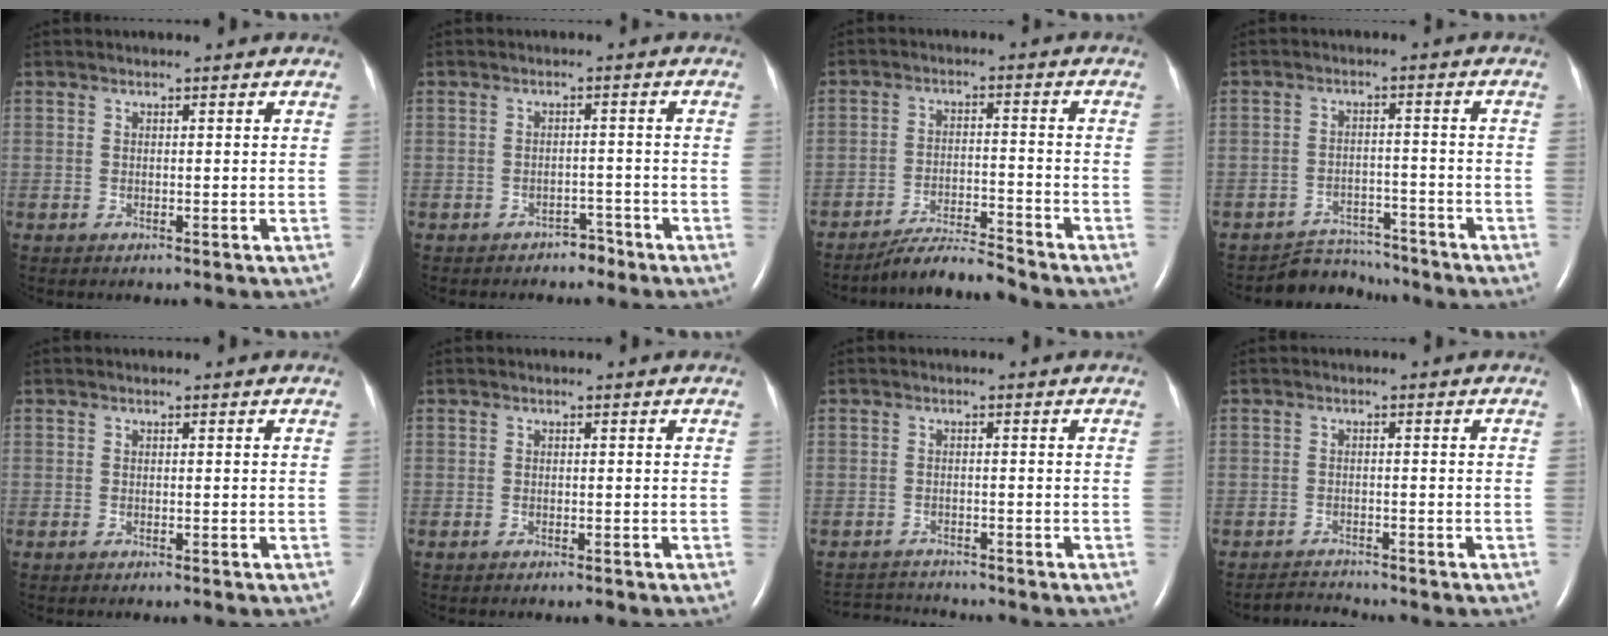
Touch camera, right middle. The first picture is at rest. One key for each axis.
{"total": 2.0, "fx": -1.8, "fy": 1.0, "fz": 0.2, "tx": -0.008, "ty": 0.002, "tz": -0.026}
{"total": 6.0, "fx": -5.9, "fy": -1.0, "fz": 1.0, "tx": -0.022, "ty": -0.013, "tz": -0.105}
{"total": 5.9, "fx": -5.8, "fy": 1.1, "fz": -0.9, "tx": 0.011, "ty": 0.007, "tz": -0.093}
{"total": 0.6, "fx": -0.5, "fy": 0.0, "fz": 0.4, "tx": -0.012, "ty": -0.001, "tz": -0.009}
{"total": 1.0, "fx": -0.8, "fy": 0.1, "fz": 0.5, "tx": -0.013, "ty": -0.002, "tz": -0.011}
{"total": 4.6, "fx": -4.6, "fy": -0.1, "fz": 0.0, "tx": -0.001, "ty": -0.011, "tz": -0.075}
{"total": 2.5, "fx": -2.4, "fy": -0.5, "fz": -0.5, "tx": 0.005, "ty": -0.019, "tz": -0.039}